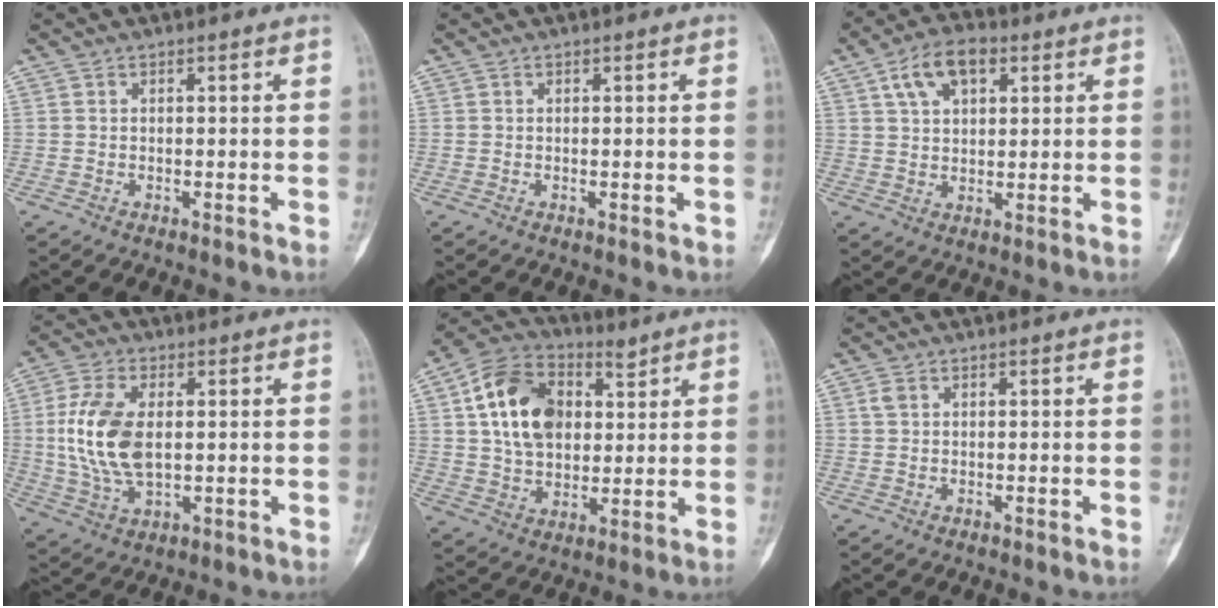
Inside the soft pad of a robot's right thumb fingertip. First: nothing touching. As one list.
[{"total": 0.6, "force": [-0.1, 0.2, 0.5], "torque": [-0.004, -0.001, 0.000]}, {"total": 8.9, "force": [3.9, 5.1, 6.2], "torque": [-0.095, 0.006, 0.065]}, {"total": 12.8, "force": [0.8, 7.1, 10.6], "torque": [-0.220, -0.002, 0.019]}, {"total": 15.6, "force": [4.9, 10.7, 10.1], "torque": [-0.156, -0.004, 0.086]}, {"total": 0.9, "force": [0.2, 0.6, 0.6], "torque": [-0.011, 0.004, 0.002]}]